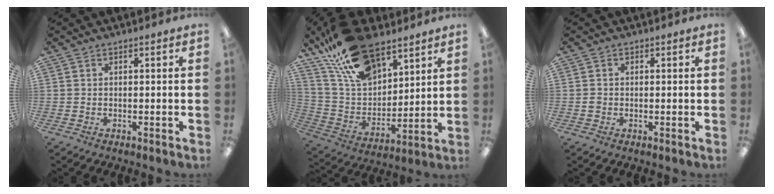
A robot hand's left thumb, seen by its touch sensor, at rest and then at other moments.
{"total": 20.8, "force": [14.4, 10.5, 10.7], "torque": [-0.208, -0.066, 0.263]}
{"total": 0.9, "force": [-0.1, 0.9, 0.2], "torque": [-0.003, 0.004, -0.004]}